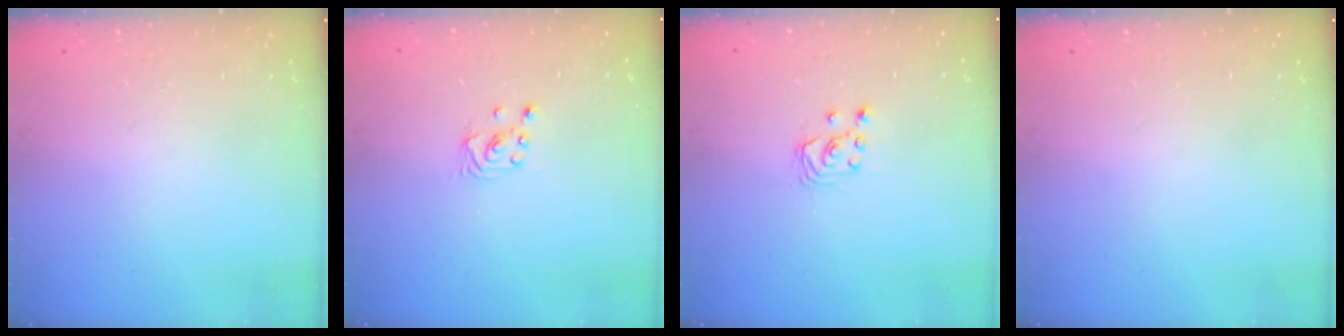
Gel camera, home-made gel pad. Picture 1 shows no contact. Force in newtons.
{"total": 1.6, "press": 1.6, "slide": 0.0}
{"total": 2.9, "press": 2.8, "slide": 0.3}
{"total": 0.0}